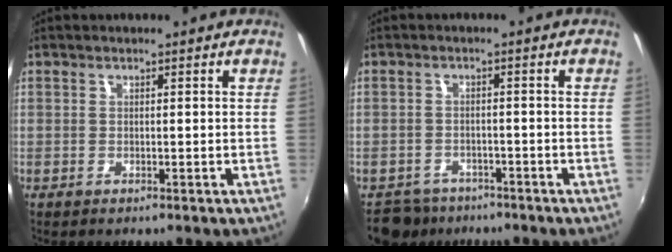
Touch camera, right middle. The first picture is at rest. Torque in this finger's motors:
{"motor_torque": [0.12, -0.16, -0.06, -0.01]}